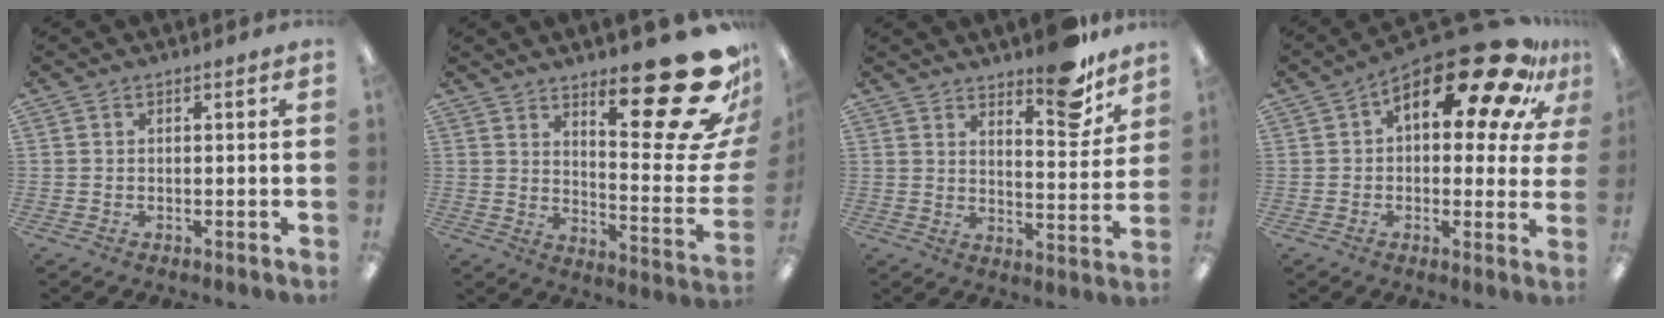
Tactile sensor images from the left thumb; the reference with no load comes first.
{"total": 26.0, "force": [16.9, 6.7, 18.6], "torque": [-0.233, -0.136, 0.270]}
{"total": 12.2, "force": [9.8, 3.8, 6.2], "torque": [-0.060, -0.075, 0.167]}
{"total": 22.5, "force": [13.0, 8.9, 16.0], "torque": [-0.229, -0.084, 0.211]}